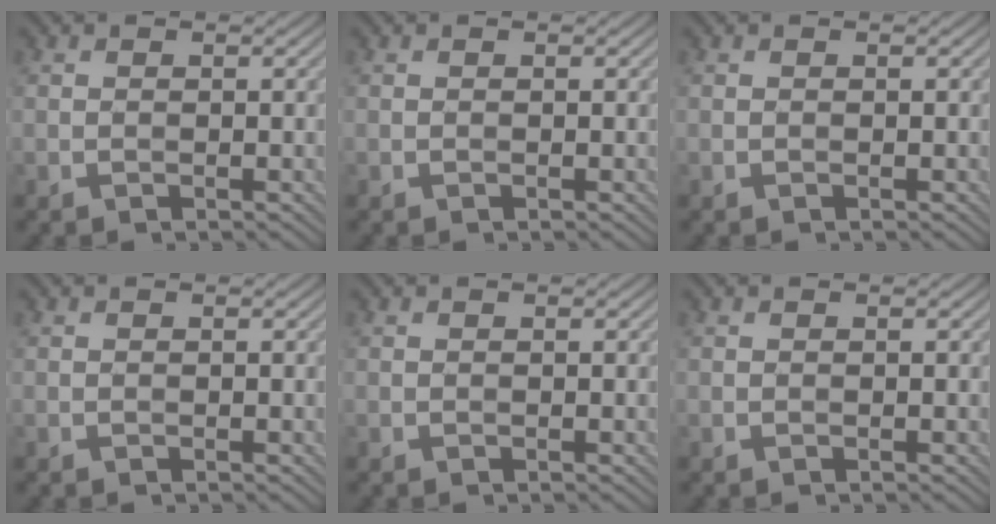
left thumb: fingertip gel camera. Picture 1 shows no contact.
{"total": 0.0}
{"total": 0.0}
{"total": 0.0}
{"total": 0.0}
{"total": 0.0}